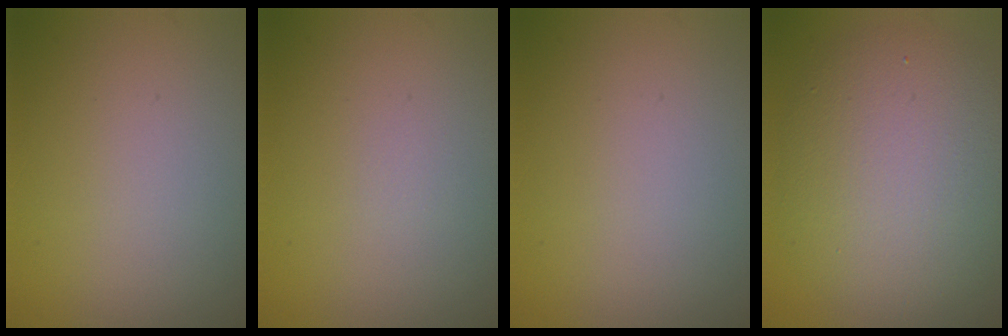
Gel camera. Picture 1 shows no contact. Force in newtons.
{"total": 0.0}
{"total": 0.0}
{"total": 8.2, "press": 8.2, "slide": 0.5}